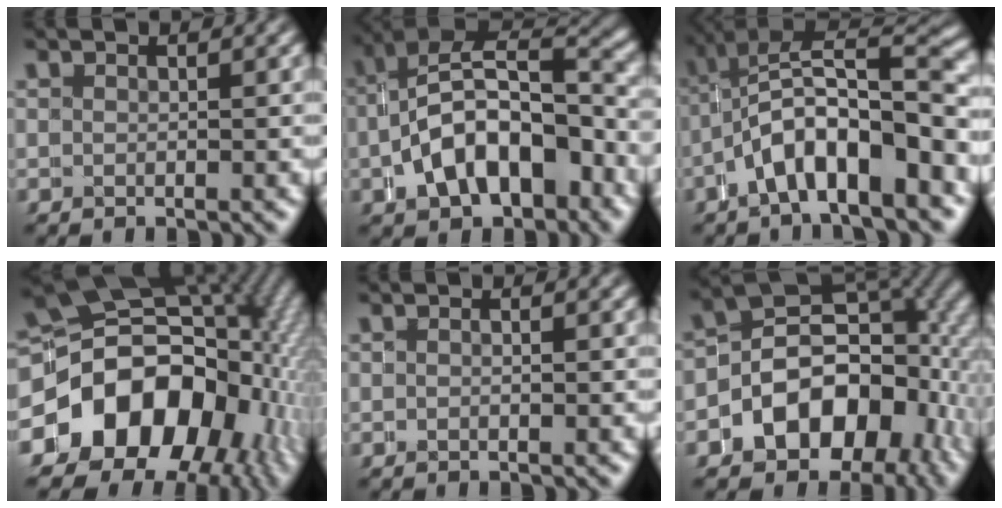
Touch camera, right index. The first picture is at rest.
{"total": 8.9, "force": [-1.6, 5.6, 6.6], "torque": [-0.116, -0.005, -0.023]}
{"total": 8.0, "force": [-0.9, 3.9, 6.9], "torque": [-0.100, 0.008, -0.018]}
{"total": 22.1, "force": [-3.1, 16.8, 14.0], "torque": [-0.257, -0.055, -0.044]}
{"total": 0.5, "force": [-0.1, -0.4, 0.3], "torque": [-0.003, 0.007, -0.003]}
{"total": 11.7, "force": [-1.0, 8.8, 7.7], "torque": [-0.127, -0.011, -0.022]}